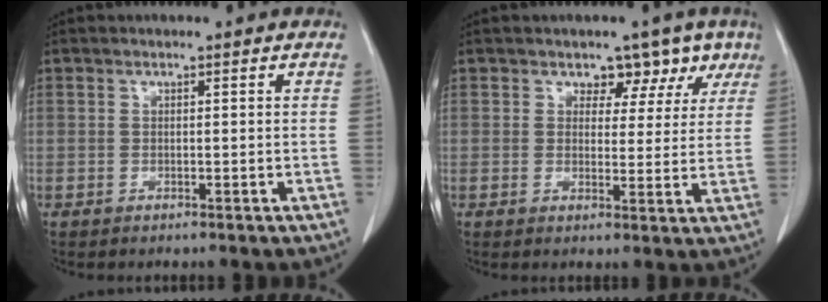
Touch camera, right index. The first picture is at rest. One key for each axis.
{"total": 5.9, "fx": 3.9, "fy": 4.2, "fz": 1.3, "tx": 0.005, "ty": -0.001, "tz": 0.037}